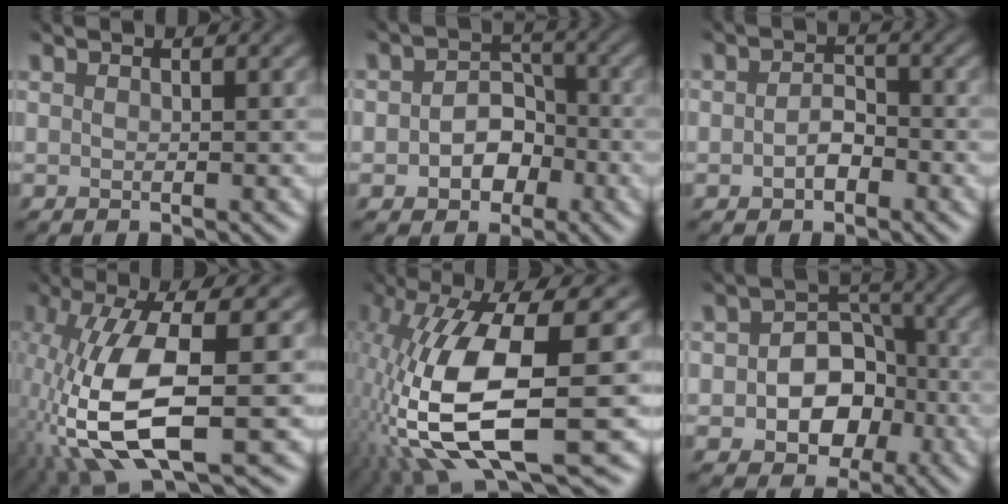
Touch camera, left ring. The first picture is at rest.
{"total": 4.0, "force": [-3.1, 2.4, 0.8], "torque": [-0.036, -0.027, -0.023]}
{"total": 2.7, "force": [-2.6, 0.6, -0.4], "torque": [-0.023, -0.018, -0.017]}
{"total": 10.7, "force": [-4.9, 2.2, 9.2], "torque": [-0.217, -0.019, -0.055]}
{"total": 12.2, "force": [-4.3, 2.9, 11.1], "torque": [-0.255, -0.025, -0.040]}
{"total": 6.0, "force": [-3.7, 4.1, 2.3], "torque": [-0.046, -0.028, -0.036]}